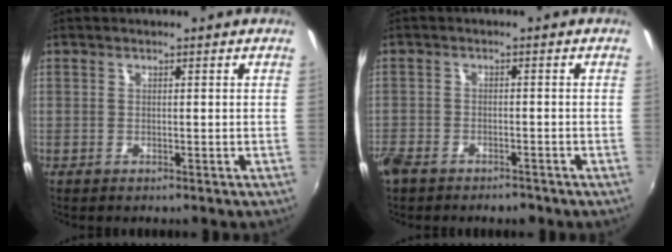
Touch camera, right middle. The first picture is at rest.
{"total": 7.0, "force": [-5.3, 3.5, 3.0], "torque": [-0.089, -0.017, -0.094]}